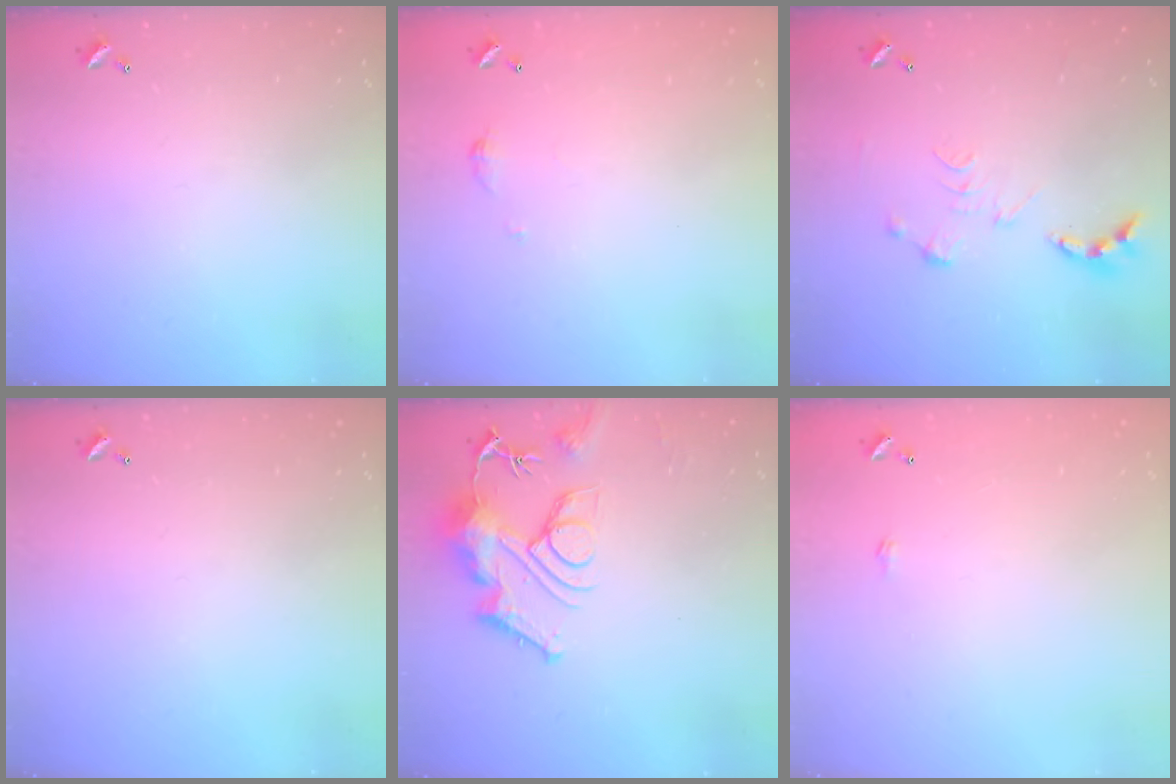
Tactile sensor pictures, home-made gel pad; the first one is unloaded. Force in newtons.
{"total": 3.5, "press": 3.5, "slide": 0.6}
{"total": 0.0}
{"total": 0.0}
{"total": 11.9, "press": 11.8, "slide": 1.6}
{"total": 0.6, "press": 0.6, "slide": 0.2}